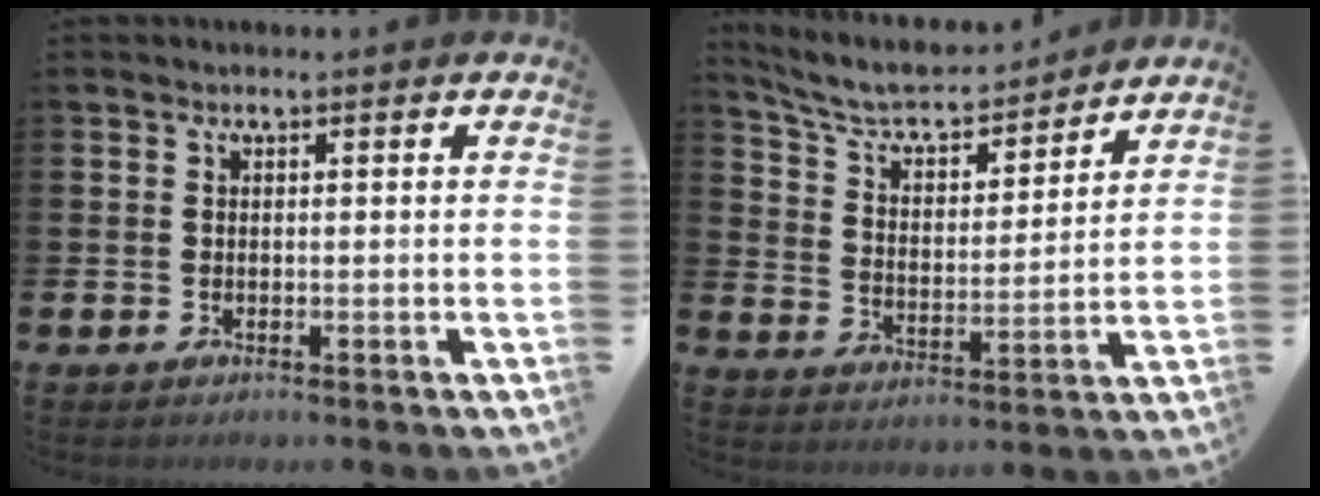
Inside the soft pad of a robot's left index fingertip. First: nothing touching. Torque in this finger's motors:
{"motor_torque": [0.00, -0.38, 0.44, 0.11]}